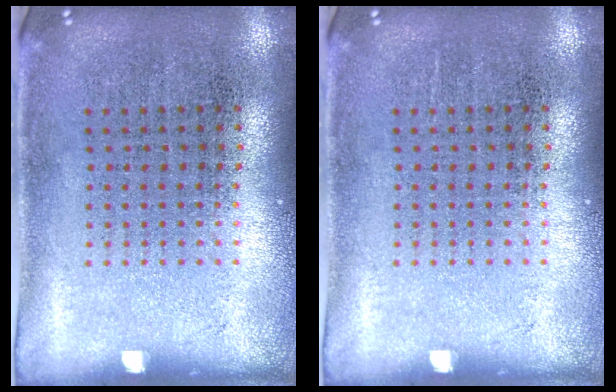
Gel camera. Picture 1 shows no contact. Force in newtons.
{"total": 0.0}